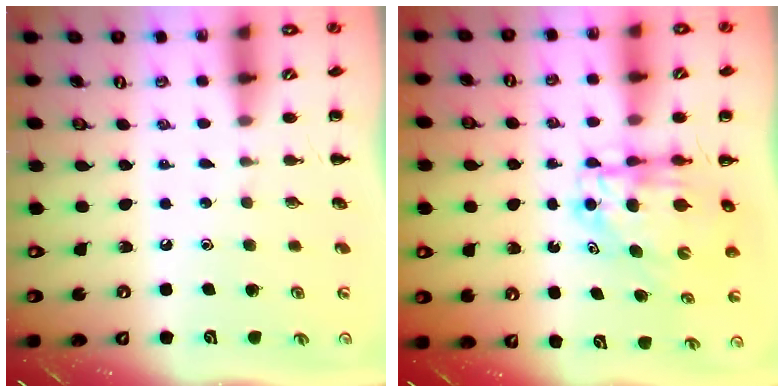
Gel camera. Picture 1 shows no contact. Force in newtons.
{"total": 6.8, "press": 6.6, "slide": 1.5}